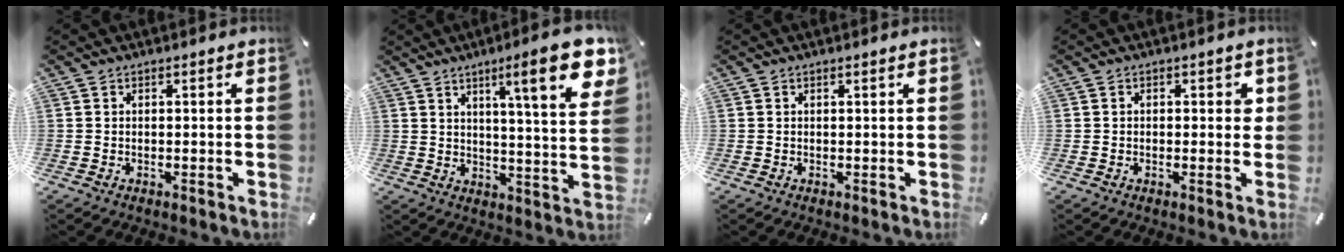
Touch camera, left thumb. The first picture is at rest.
{"total": 16.8, "force": [8.6, 2.6, 14.2], "torque": [-0.202, -0.048, 0.121]}
{"total": 0.6, "force": [0.1, 0.0, 0.6], "torque": [-0.011, -0.001, 0.002]}
{"total": 2.2, "force": [0.0, 1.3, 1.8], "torque": [-0.019, 0.002, -0.005]}